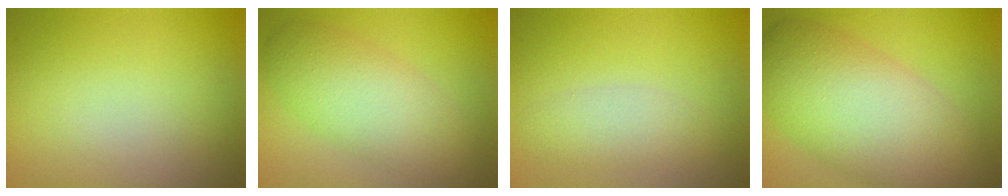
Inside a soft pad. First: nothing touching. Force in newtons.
{"total": 5.9, "press": 5.9, "slide": 0.1}
{"total": 2.3, "press": 2.3, "slide": 0.2}
{"total": 10.5, "press": 10.4, "slide": 0.7}